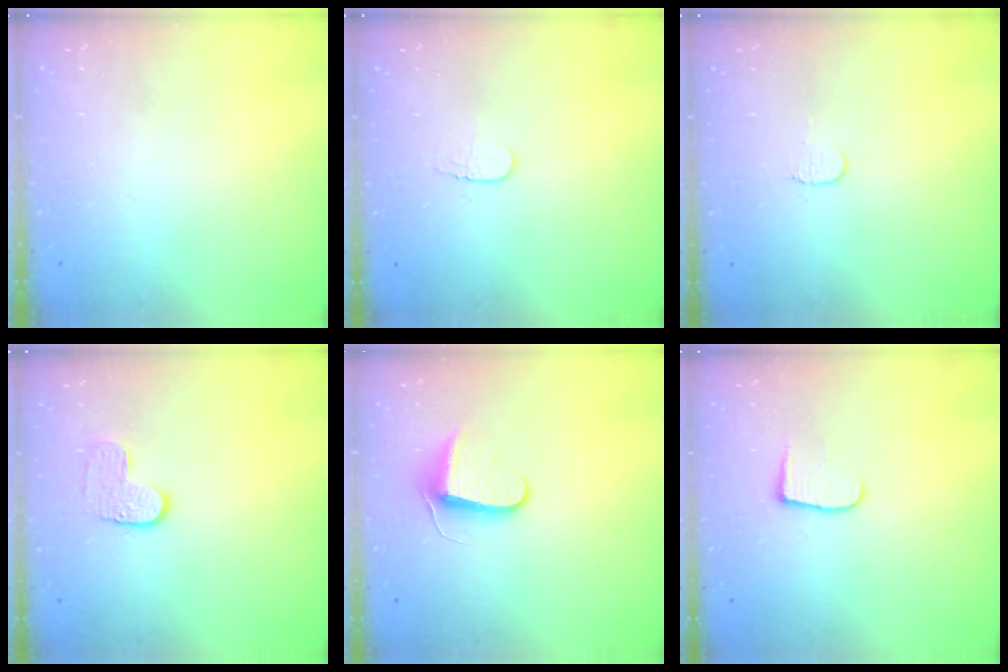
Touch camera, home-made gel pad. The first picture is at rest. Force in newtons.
{"total": 3.9, "press": 3.9, "slide": 0.4}
{"total": 3.5, "press": 3.5, "slide": 0.3}
{"total": 6.4, "press": 6.4, "slide": 0.4}
{"total": 8.5, "press": 8.5, "slide": 0.6}
{"total": 6.6, "press": 6.6, "slide": 0.6}